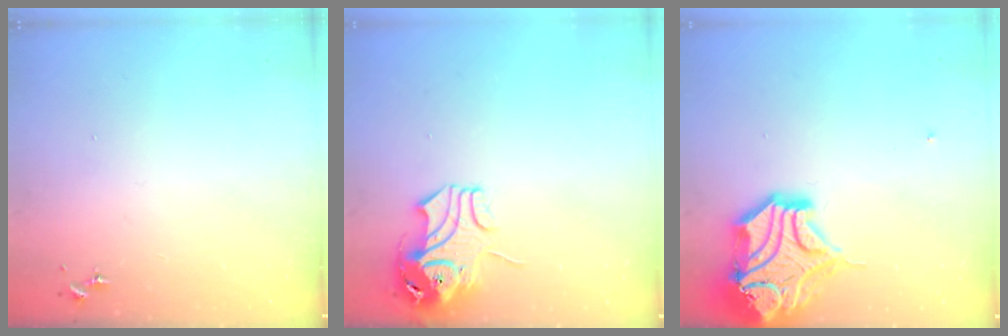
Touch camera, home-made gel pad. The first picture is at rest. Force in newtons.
{"total": 9.5, "press": 9.4, "slide": 1.2}
{"total": 18.1, "press": 17.9, "slide": 2.5}